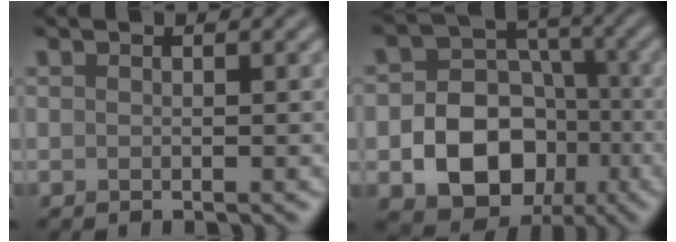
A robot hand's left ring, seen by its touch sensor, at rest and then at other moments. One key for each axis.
{"total": 10.1, "fx": -3.2, "fy": 8.0, "fz": 5.3, "tx": -0.071, "ty": -0.012, "tz": -0.077}